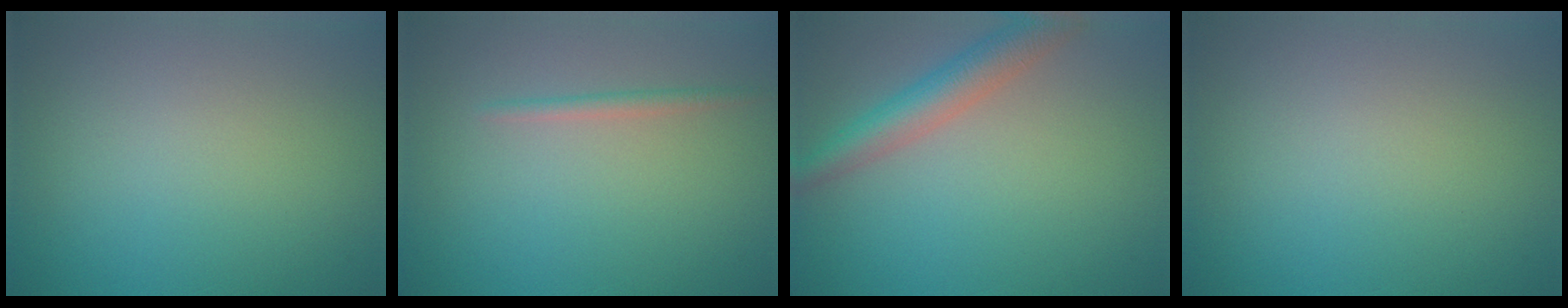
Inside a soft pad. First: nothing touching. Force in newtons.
{"total": 1.1, "press": 1.1, "slide": 0.0}
{"total": 4.1, "press": 4.1, "slide": 0.1}
{"total": 0.0}